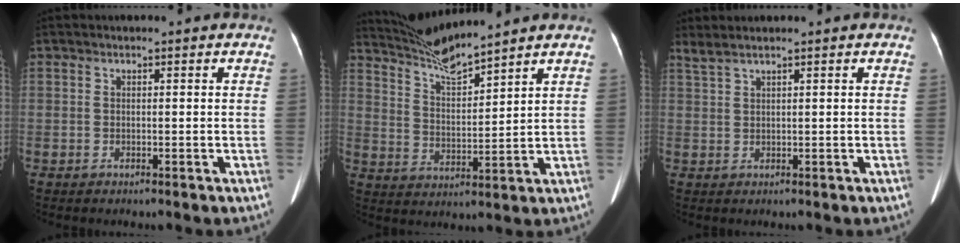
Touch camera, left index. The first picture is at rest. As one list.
[{"total": 7.7, "force": [7.3, -1.3, 2.0], "torque": [-0.052, -0.006, 0.150]}, {"total": 2.0, "force": [1.6, -0.2, 1.1], "torque": [-0.033, 0.019, 0.041]}]